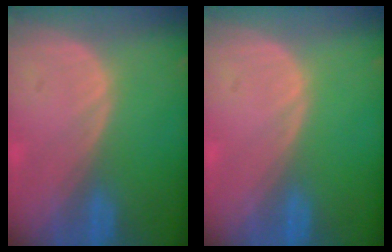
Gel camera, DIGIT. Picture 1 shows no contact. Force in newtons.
{"total": 0.0}